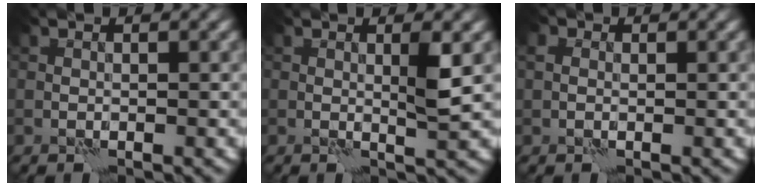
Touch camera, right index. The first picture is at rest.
{"total": 1.9, "force": [0.4, -0.1, 1.9], "torque": [-0.031, -0.002, 0.004]}
{"total": 1.9, "force": [0.2, 1.5, 1.2], "torque": [-0.018, 0.011, -0.013]}